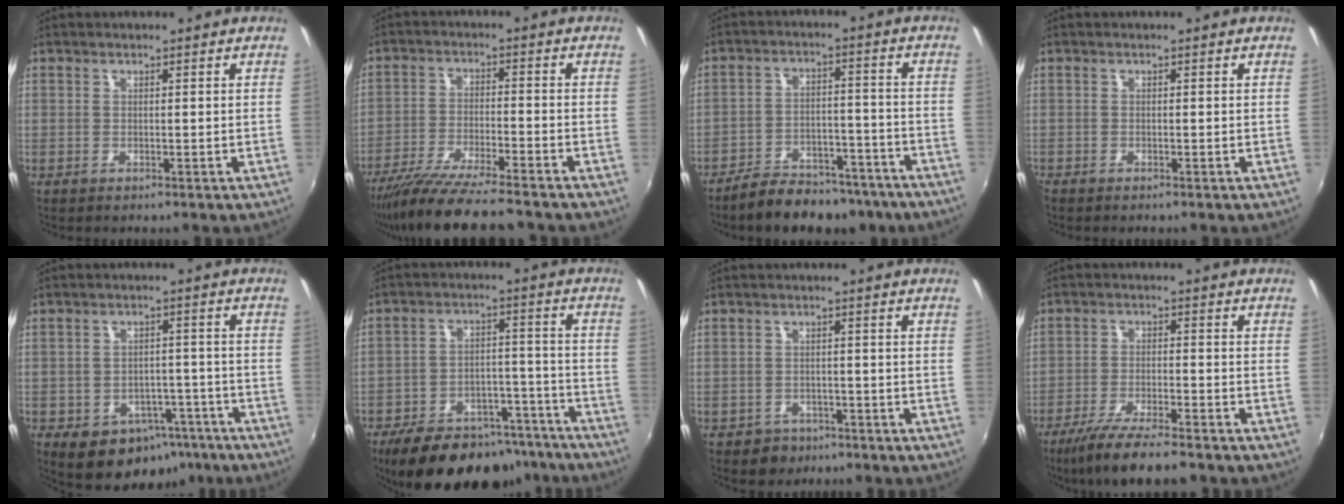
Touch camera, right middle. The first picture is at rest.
{"total": 13.2, "force": [-11.5, 0.6, 6.6], "torque": [-0.141, -0.034, -0.198]}
{"total": 15.1, "force": [-12.7, 5.7, 6.0], "torque": [-0.116, 0.006, -0.166]}
{"total": 0.6, "force": [-0.5, 0.2, 0.0], "torque": [-0.001, -0.003, -0.015]}
{"total": 12.1, "force": [-6.9, 8.4, 5.2], "torque": [-0.089, 0.022, -0.067]}
{"total": 21.0, "force": [-16.8, 9.3, 8.5], "torque": [-0.163, 0.031, -0.224]}
{"total": 4.2, "force": [-2.6, 3.2, 0.6], "torque": [-0.027, 0.001, -0.035]}
{"total": 10.4, "force": [-8.5, 1.3, 5.9], "torque": [-0.127, -0.025, -0.145]}